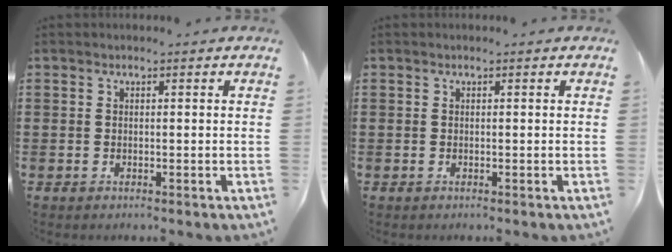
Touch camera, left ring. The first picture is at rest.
{"total": 0.0}